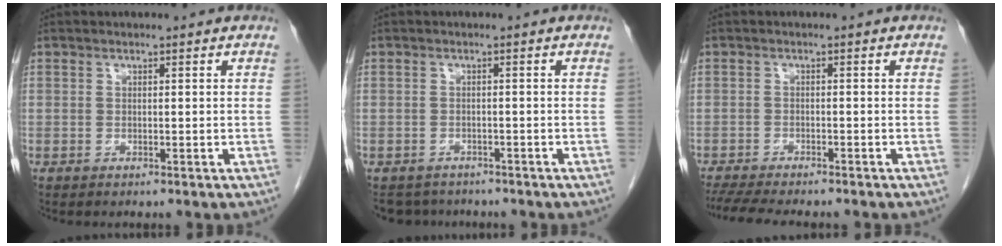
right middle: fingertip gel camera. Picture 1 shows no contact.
{"total": 4.6, "force": [-4.2, 2.0, 0.2], "torque": [0.003, -0.001, -0.059]}
{"total": 10.3, "force": [-9.0, 1.8, 4.8], "torque": [-0.075, -0.011, -0.133]}